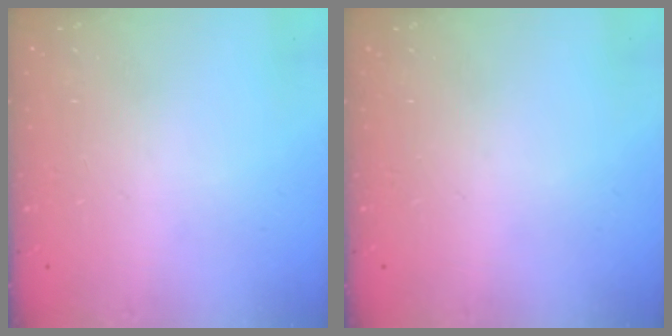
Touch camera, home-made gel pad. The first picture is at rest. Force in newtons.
{"total": 0.0}